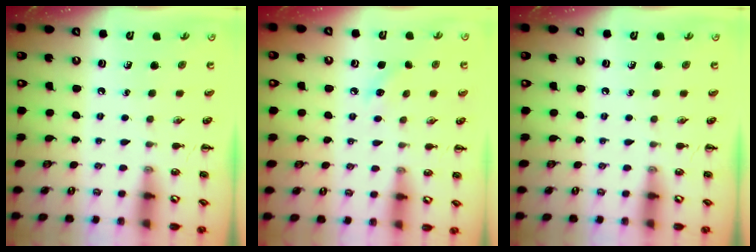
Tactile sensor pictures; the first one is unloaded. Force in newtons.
{"total": 5.8, "press": 5.6, "slide": 1.4}
{"total": 0.0}